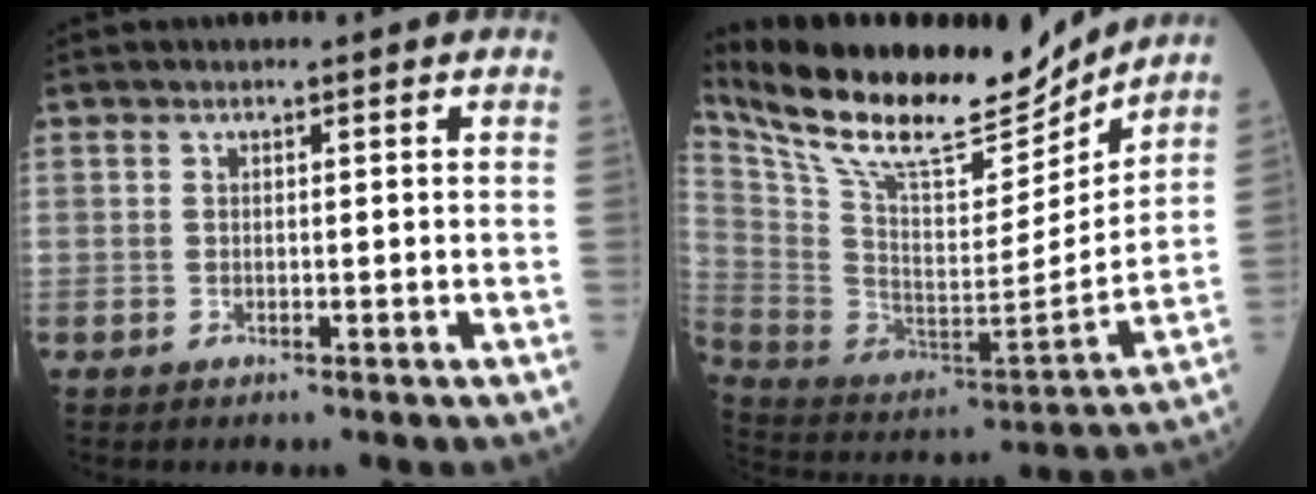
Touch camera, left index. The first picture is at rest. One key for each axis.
{"total": 23.6, "fx": 20.2, "fy": 5.2, "fz": 11.0, "tx": -0.215, "ty": -0.013, "tz": 0.340}